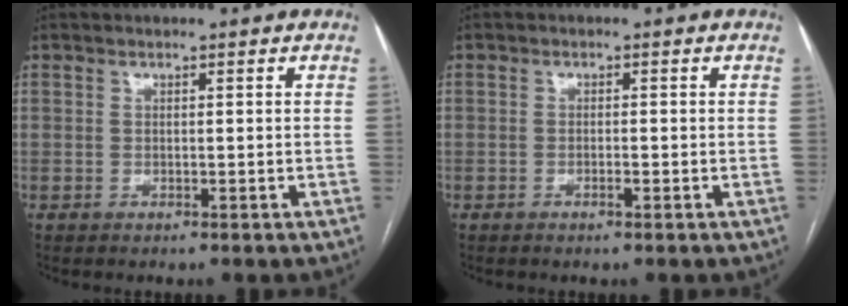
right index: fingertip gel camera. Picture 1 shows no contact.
{"total": 1.0, "force": [-0.5, 0.2, 0.8], "torque": [-0.016, 0.000, -0.008]}